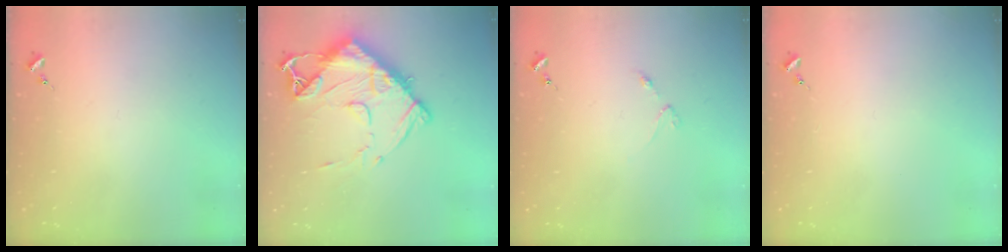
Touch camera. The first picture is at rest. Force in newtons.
{"total": 14.4, "press": 14.3, "slide": 1.4}
{"total": 2.5, "press": 2.4, "slide": 0.4}
{"total": 0.0}